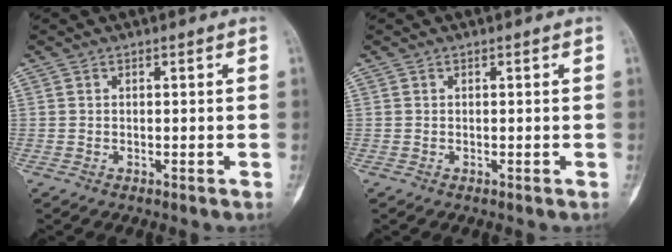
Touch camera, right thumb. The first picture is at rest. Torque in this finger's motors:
{"motor_torque": [0.01, -0.02, 0.03, -0.03, 0.01]}